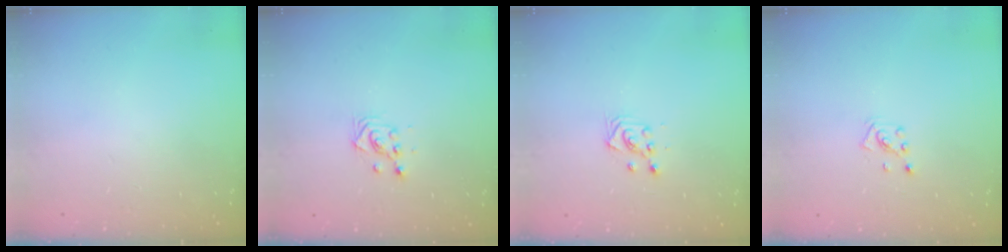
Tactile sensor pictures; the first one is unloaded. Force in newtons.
{"total": 2.9, "press": 2.9, "slide": 0.1}
{"total": 3.0, "press": 2.9, "slide": 0.8}
{"total": 2.2, "press": 2.2, "slide": 0.6}